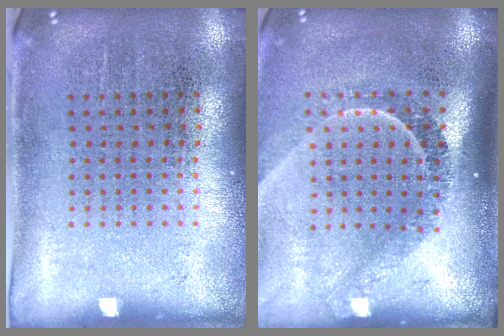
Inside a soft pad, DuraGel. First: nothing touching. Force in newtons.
{"total": 2.2, "press": 1.6, "slide": 1.5}